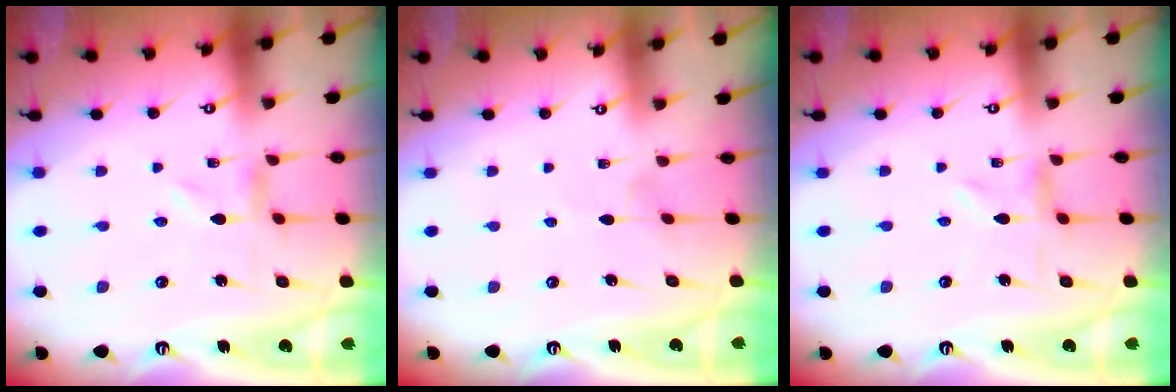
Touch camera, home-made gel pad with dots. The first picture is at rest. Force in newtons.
{"total": 2.2, "press": 2.2, "slide": 0.3}
{"total": 0.7, "press": 0.7, "slide": 0.2}